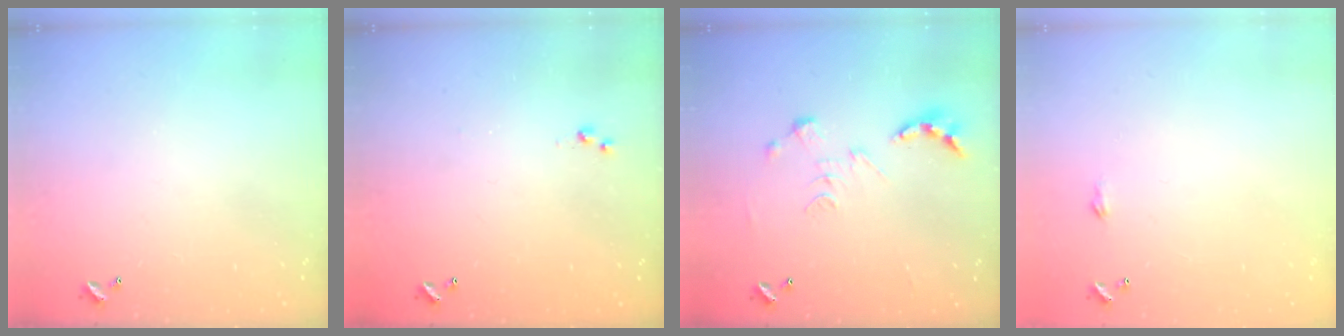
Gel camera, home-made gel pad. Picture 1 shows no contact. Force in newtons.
{"total": 3.0, "press": 3.0, "slide": 0.4}
{"total": 0.0}
{"total": 1.8, "press": 1.8, "slide": 0.3}